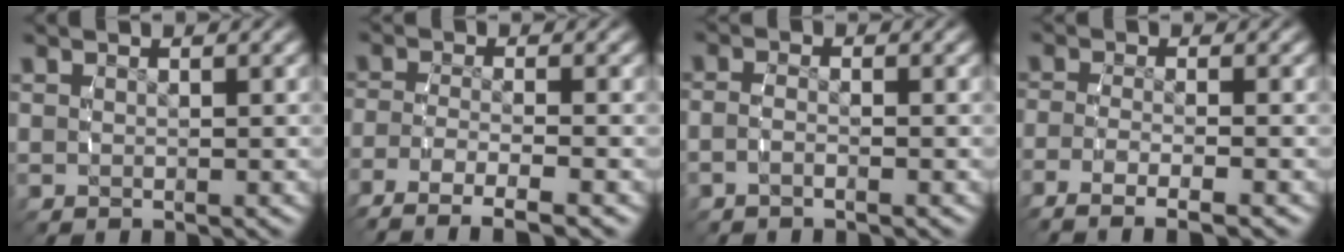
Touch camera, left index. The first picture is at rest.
{"total": 6.4, "force": [-5.0, 2.1, 3.5], "torque": [-0.077, -0.026, -0.069]}
{"total": 1.4, "force": [-1.1, 0.1, 0.8], "torque": [-0.023, 0.001, -0.026]}
{"total": 5.0, "force": [-3.8, 1.3, 2.9], "torque": [-0.066, -0.018, -0.055]}